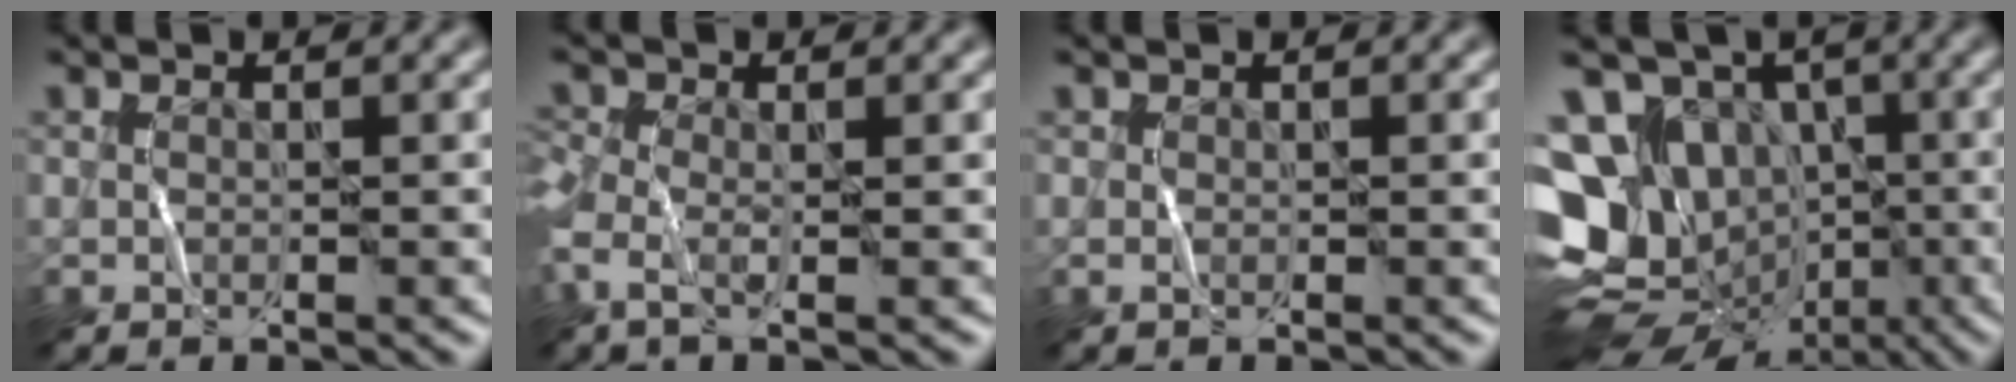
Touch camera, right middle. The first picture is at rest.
{"total": 2.7, "force": [-1.0, 1.2, 2.2], "torque": [-0.059, -0.007, -0.026]}
{"total": 0.0}
{"total": 15.1, "force": [-4.6, 12.5, 7.1], "torque": [-0.132, -0.009, -0.078]}